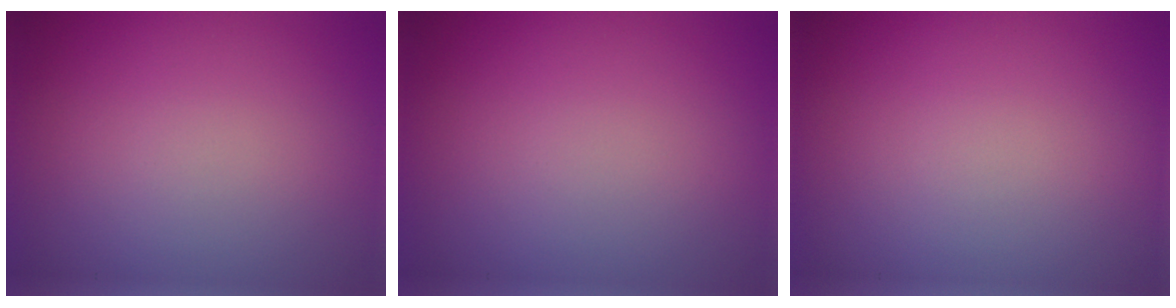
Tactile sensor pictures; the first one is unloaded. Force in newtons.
{"total": 0.0}
{"total": 0.0}